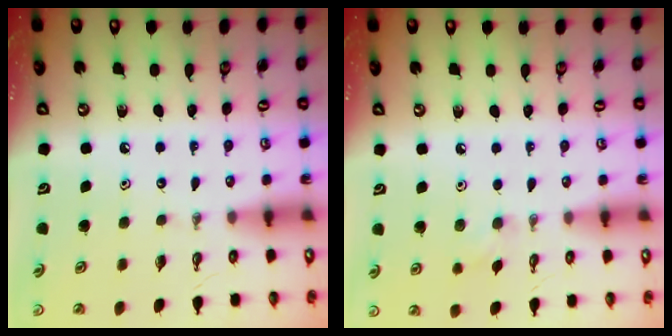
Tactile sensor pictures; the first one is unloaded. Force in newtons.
{"total": 5.8, "press": 5.7, "slide": 1.0}